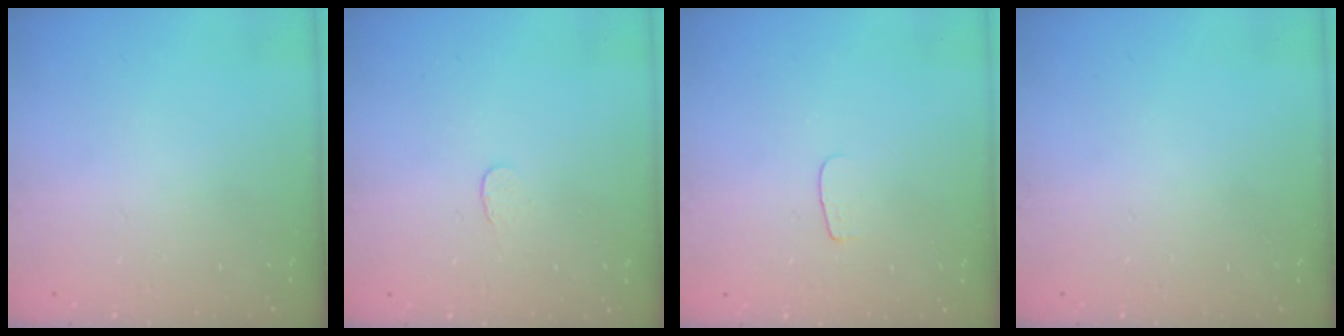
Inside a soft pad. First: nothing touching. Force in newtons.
{"total": 3.0, "press": 3.0, "slide": 0.2}
{"total": 3.6, "press": 3.6, "slide": 0.4}
{"total": 0.0}